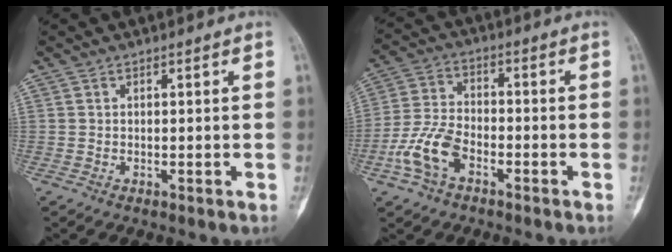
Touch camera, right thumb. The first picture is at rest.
{"total": 9.6, "force": [-4.3, 5.6, 6.5], "torque": [-0.138, 0.028, -0.085]}